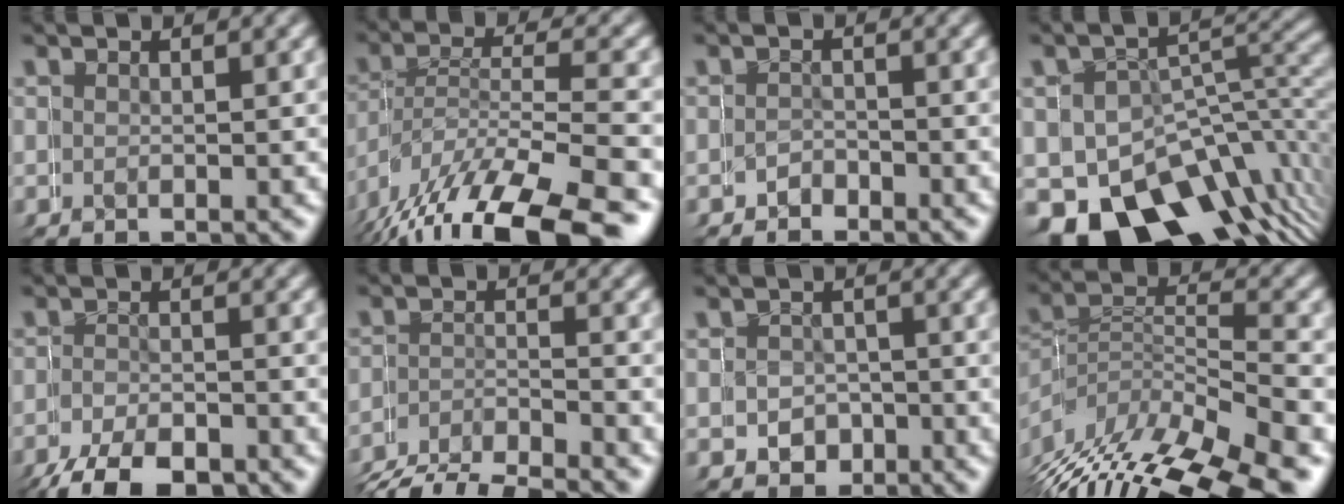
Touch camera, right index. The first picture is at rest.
{"total": 6.8, "force": [-4.2, 3.6, 4.0], "torque": [-0.094, -0.037, -0.044]}
{"total": 2.8, "force": [-1.9, 1.1, -1.7], "torque": [0.020, -0.006, -0.031]}
{"total": 13.8, "force": [-7.4, 9.9, 6.2], "torque": [-0.104, -0.054, -0.094]}
{"total": 5.4, "force": [-4.7, 2.5, 1.1], "torque": [-0.026, -0.019, -0.066]}
{"total": 2.7, "force": [-2.3, 1.4, -0.2], "torque": [-0.010, -0.004, -0.045]}
{"total": 2.7, "force": [0.3, 1.8, -2.1], "torque": [0.035, -0.008, 0.009]}
{"total": 8.6, "force": [-4.2, 5.6, 5.0], "torque": [-0.091, -0.018, -0.058]}